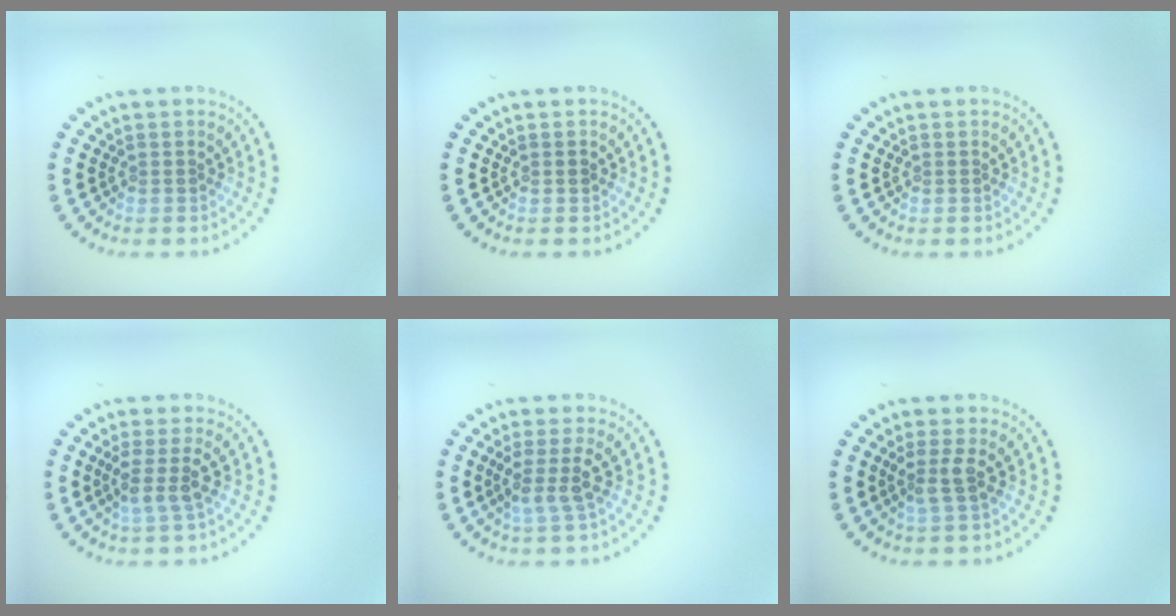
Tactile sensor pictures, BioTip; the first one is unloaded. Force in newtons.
{"total": 0.6, "press": 0.6, "slide": 0.1}
{"total": 0.0}
{"total": 2.5, "press": 2.0, "slide": 1.5}
{"total": 2.5, "press": 2.0, "slide": 1.5}
{"total": 1.8, "press": 1.4, "slide": 1.1}